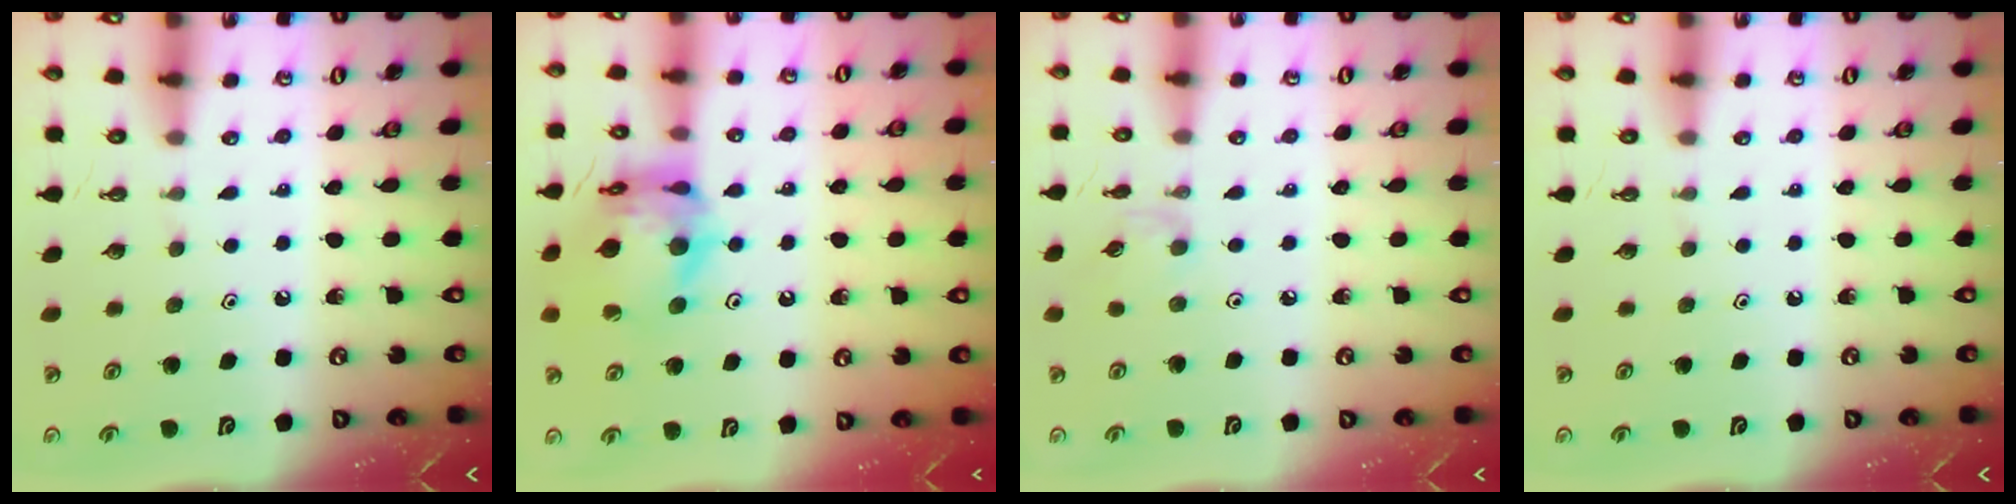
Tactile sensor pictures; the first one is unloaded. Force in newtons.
{"total": 15.6, "press": 15.5, "slide": 1.8}
{"total": 2.0, "press": 1.9, "slide": 0.4}
{"total": 0.0}